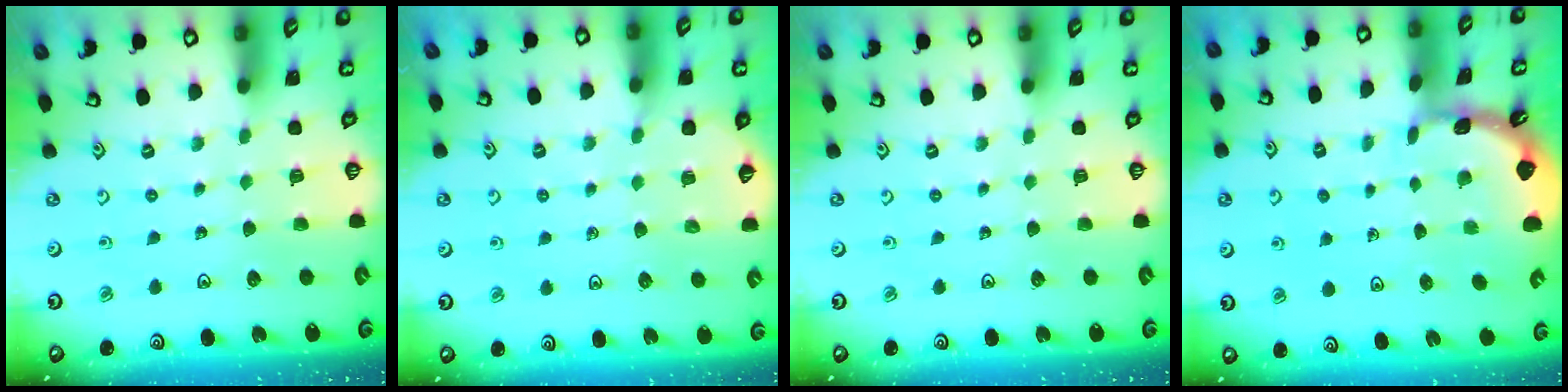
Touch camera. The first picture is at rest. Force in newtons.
{"total": 4.2, "press": 4.0, "slide": 1.2}
{"total": 0.0}
{"total": 1.7, "press": 1.6, "slide": 0.1}